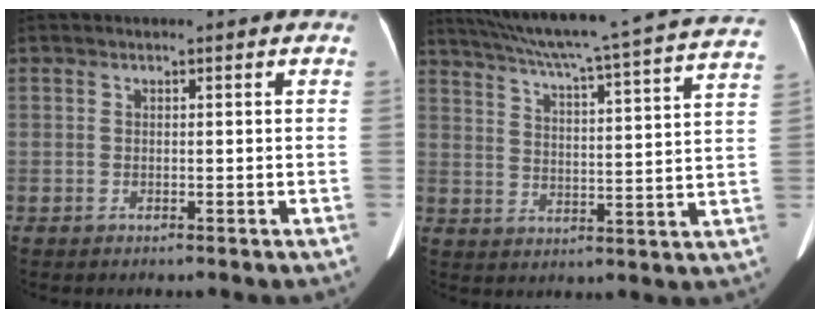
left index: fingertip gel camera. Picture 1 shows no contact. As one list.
[{"total": 27.8, "force": [24.5, 0.1, 13.1], "torque": [-0.218, -0.037, 0.314]}]